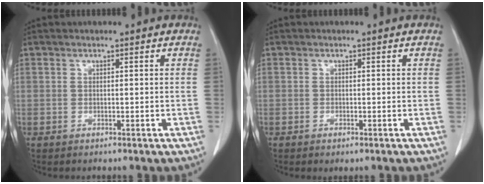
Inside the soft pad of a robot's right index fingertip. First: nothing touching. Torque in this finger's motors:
{"motor_torque": [0.27, -0.23, 0.17, 0.03]}